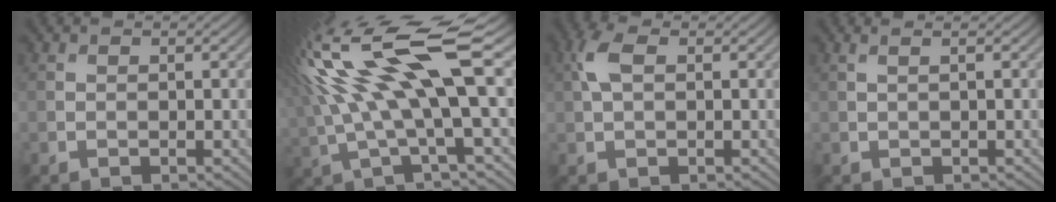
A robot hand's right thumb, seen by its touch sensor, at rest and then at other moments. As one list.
[{"total": 15.5, "force": [3.4, 3.7, 14.7], "torque": [-0.300, 0.020, 0.068]}, {"total": 3.5, "force": [0.9, 1.8, 2.8], "torque": [-0.074, 0.010, 0.013]}, {"total": 1.1, "force": [0.4, 0.2, 1.0], "torque": [-0.016, 0.006, -0.001]}]